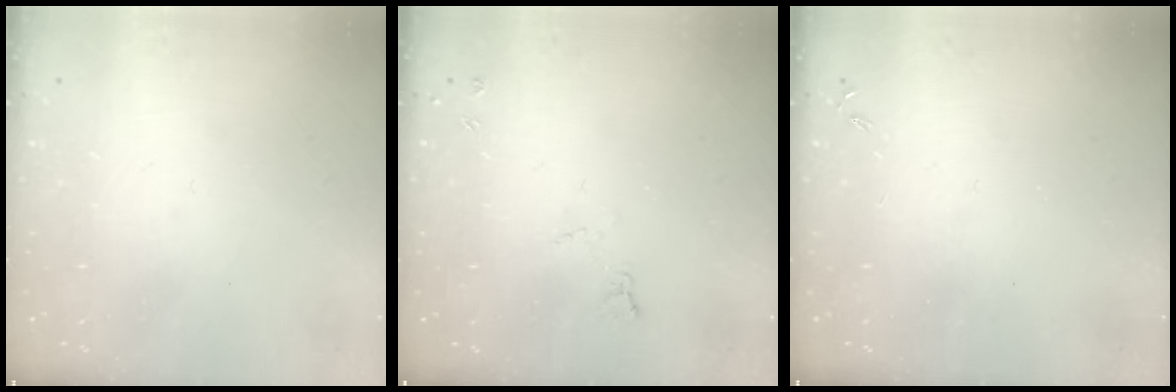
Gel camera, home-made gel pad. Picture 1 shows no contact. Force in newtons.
{"total": 5.0, "press": 5.0, "slide": 0.6}
{"total": 0.0}